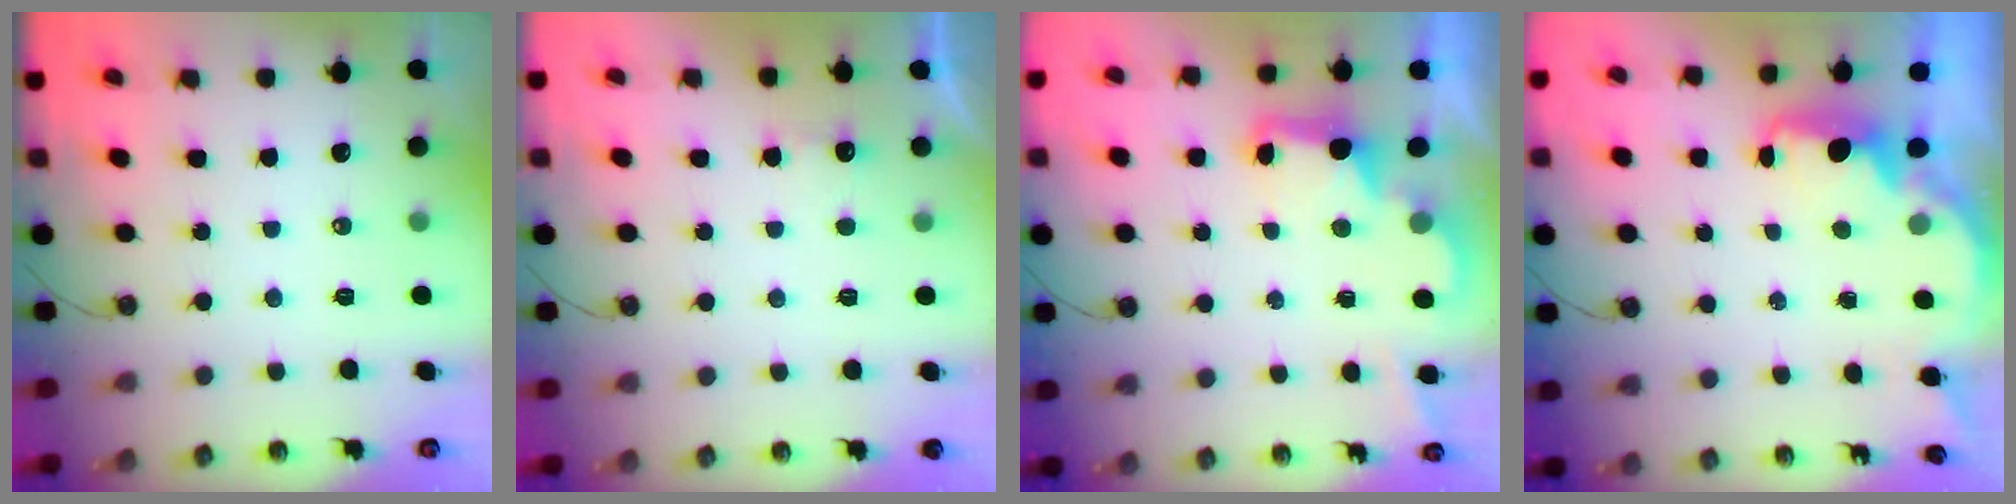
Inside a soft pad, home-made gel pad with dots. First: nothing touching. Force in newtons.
{"total": 2.0, "press": 1.8, "slide": 0.9}
{"total": 2.9, "press": 2.9, "slide": 0.6}
{"total": 2.2, "press": 2.2, "slide": 0.4}